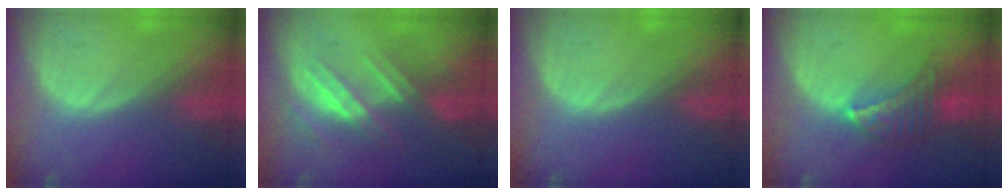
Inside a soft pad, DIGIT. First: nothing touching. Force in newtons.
{"total": 7.3, "press": 6.5, "slide": 3.3}
{"total": 0.0}
{"total": 7.0, "press": 6.4, "slide": 2.9}